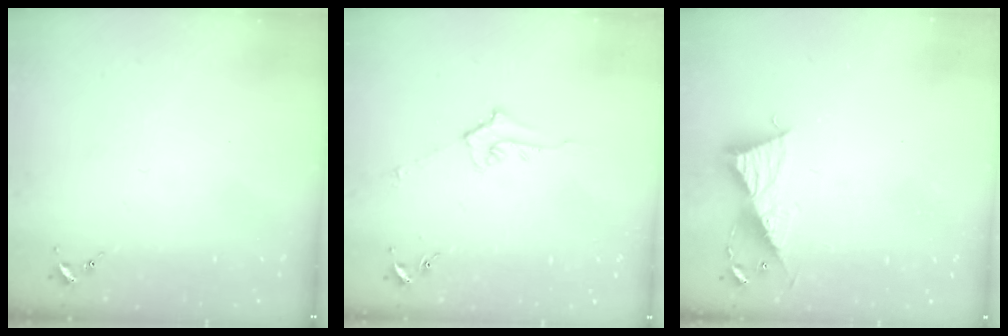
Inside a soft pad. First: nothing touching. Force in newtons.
{"total": 5.1, "press": 5.0, "slide": 0.6}
{"total": 9.3, "press": 9.3, "slide": 0.7}